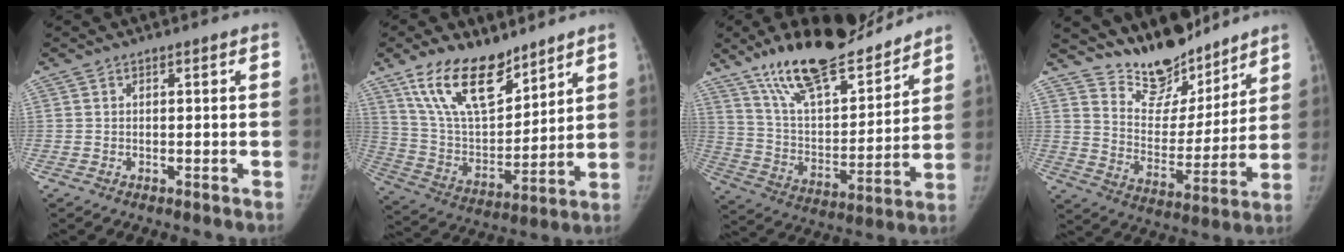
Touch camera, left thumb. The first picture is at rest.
{"total": 17.6, "force": [12.0, 7.9, 10.1], "torque": [-0.137, -0.064, 0.231]}
{"total": 23.0, "force": [18.0, 7.4, 12.3], "torque": [-0.164, -0.084, 0.305]}
{"total": 14.7, "force": [13.0, 5.8, 3.6], "torque": [-0.006, -0.101, 0.227]}